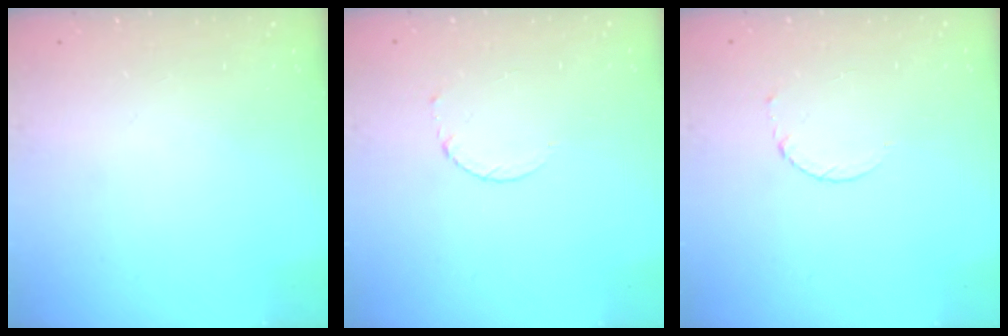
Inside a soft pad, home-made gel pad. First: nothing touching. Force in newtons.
{"total": 2.6, "press": 2.6, "slide": 0.3}
{"total": 2.6, "press": 2.6, "slide": 0.3}